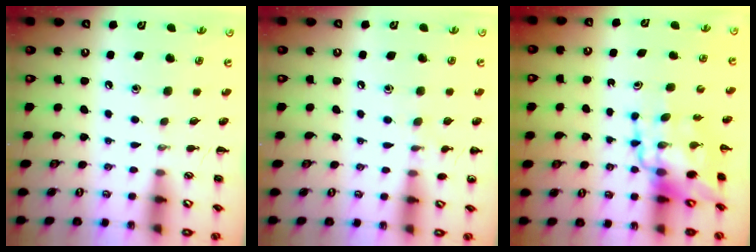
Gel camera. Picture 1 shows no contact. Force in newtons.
{"total": 6.8, "press": 6.6, "slide": 1.8}
{"total": 11.0, "press": 10.6, "slide": 3.0}